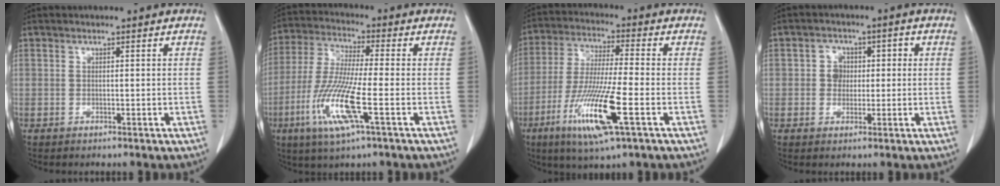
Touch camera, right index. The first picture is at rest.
{"total": 12.1, "force": [-4.2, 0.7, 11.4], "torque": [-0.243, -0.022, -0.086]}
{"total": 13.7, "force": [-5.4, 0.7, 12.5], "torque": [-0.256, -0.028, -0.100]}
{"total": 3.6, "force": [0.1, 3.3, 1.5], "torque": [-0.016, 0.016, -0.001]}